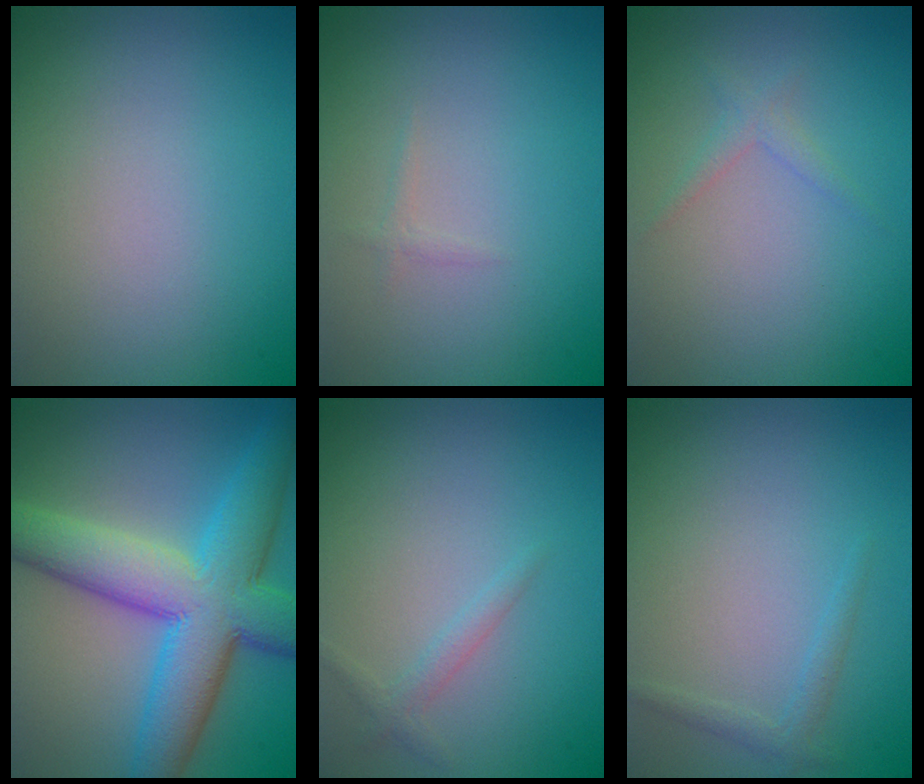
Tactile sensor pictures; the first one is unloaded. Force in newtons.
{"total": 0.5, "press": 0.5, "slide": 0.0}
{"total": 1.1, "press": 1.1, "slide": 0.0}
{"total": 10.8, "press": 10.8, "slide": 0.1}
{"total": 1.1, "press": 1.1, "slide": 0.0}
{"total": 1.2, "press": 1.2, "slide": 0.1}